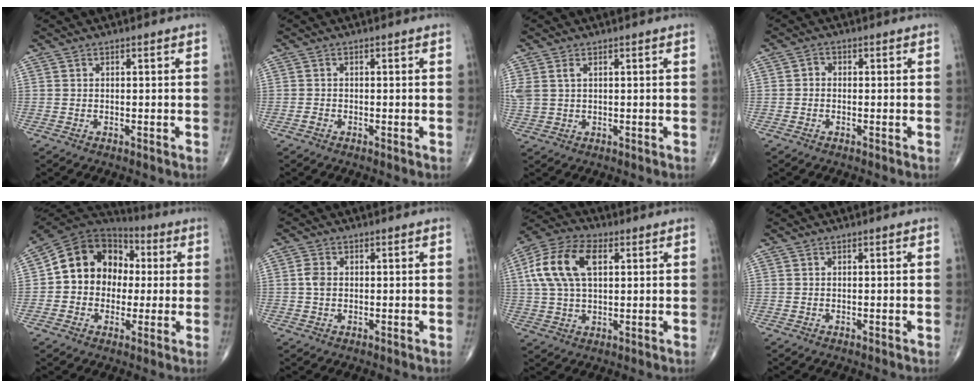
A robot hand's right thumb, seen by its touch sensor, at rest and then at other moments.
{"total": 0.7, "force": [-0.5, 0.3, 0.4], "torque": [-0.004, 0.000, -0.012]}
{"total": 4.3, "force": [1.4, 2.7, 3.1], "torque": [-0.083, 0.010, 0.035]}
{"total": 1.5, "force": [-0.3, 1.2, 0.7], "torque": [0.000, 0.005, -0.011]}
{"total": 15.6, "force": [1.0, 12.9, 8.6], "torque": [-0.111, 0.038, 0.012]}
{"total": 2.5, "force": [0.1, 1.9, 1.6], "torque": [-0.028, 0.002, 0.000]}
{"total": 13.8, "force": [3.5, 7.8, 10.8], "torque": [-0.219, 0.018, 0.063]}
{"total": 0.0}